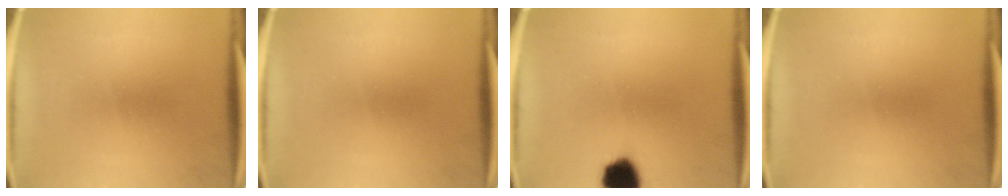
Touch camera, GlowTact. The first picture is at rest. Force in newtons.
{"total": 0.0}
{"total": 9.8}
{"total": 0.0}